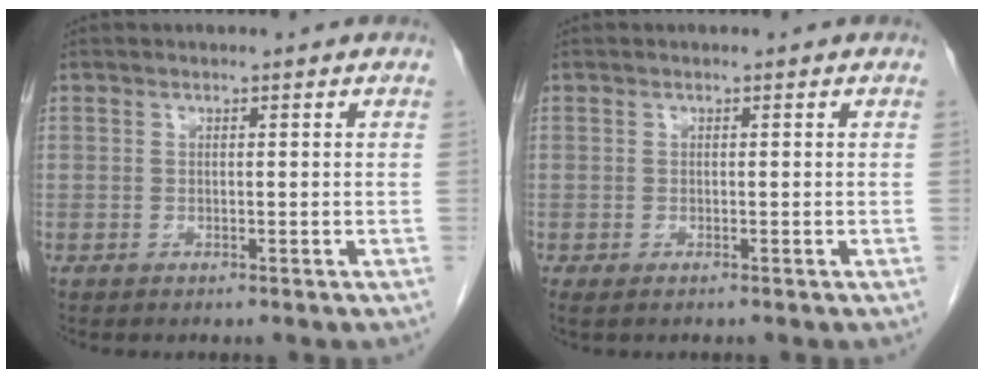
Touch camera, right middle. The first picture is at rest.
{"total": 0.9, "force": [-0.6, 0.2, 0.6], "torque": [-0.005, -0.002, -0.009]}